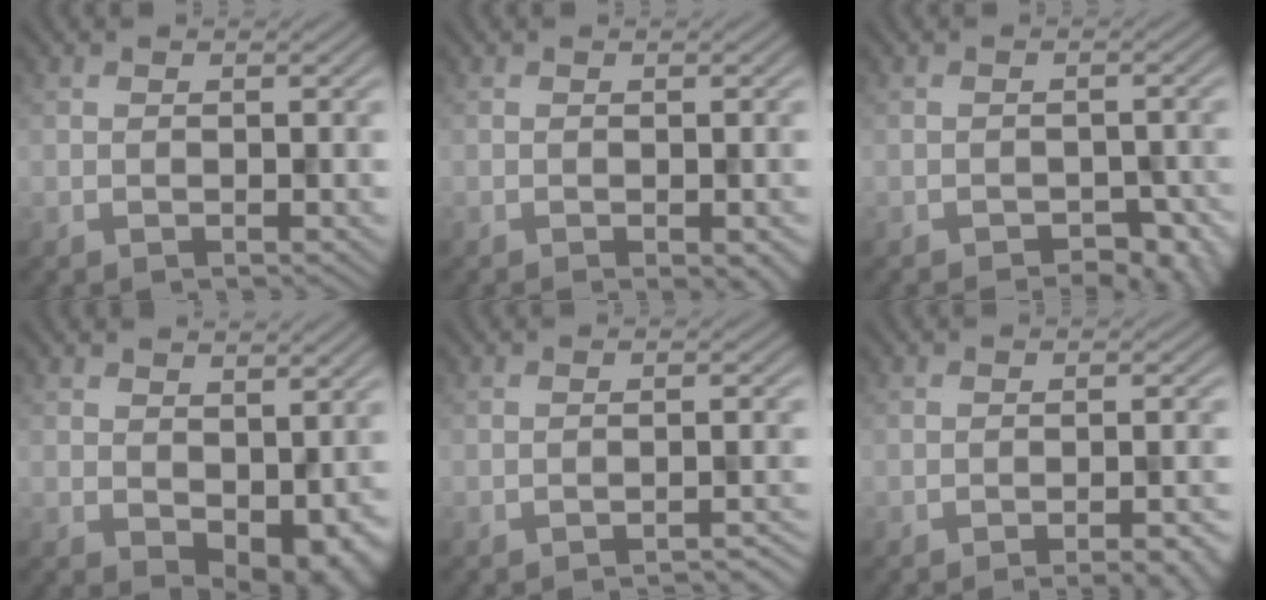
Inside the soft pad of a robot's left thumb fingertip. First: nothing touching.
{"total": 2.5, "force": [-1.2, 0.6, 2.1], "torque": [-0.025, -0.001, -0.013]}
{"total": 3.7, "force": [-2.9, 1.5, 1.8], "torque": [-0.026, 0.000, -0.033]}
{"total": 5.3, "force": [0.0, 3.4, 4.1], "torque": [-0.062, -0.019, 0.014]}
{"total": 2.8, "force": [-2.3, 0.3, 1.5], "torque": [-0.011, 0.011, -0.041]}
{"total": 4.6, "force": [-2.8, 1.1, 3.4], "torque": [-0.032, 0.015, -0.043]}